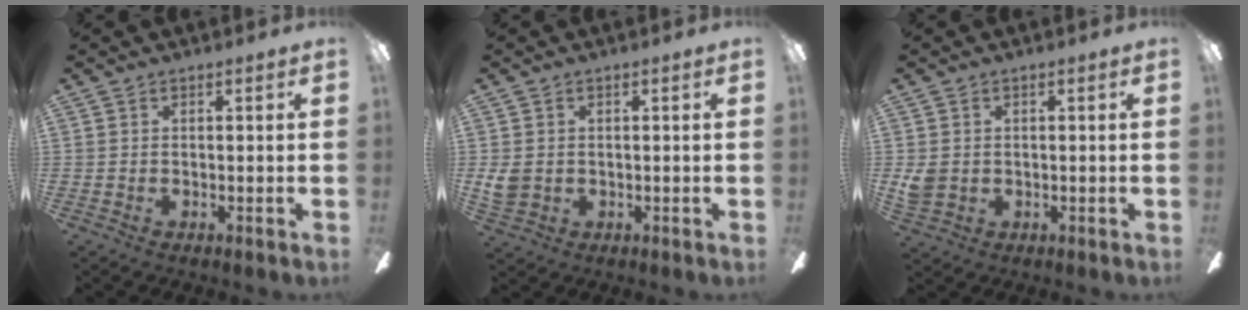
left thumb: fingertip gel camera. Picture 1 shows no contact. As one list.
[{"total": 4.3, "force": [0.5, 3.7, 2.1], "torque": [-0.037, 0.006, 0.011]}, {"total": 4.0, "force": [0.5, 3.6, 1.6], "torque": [-0.016, 0.003, 0.011]}]